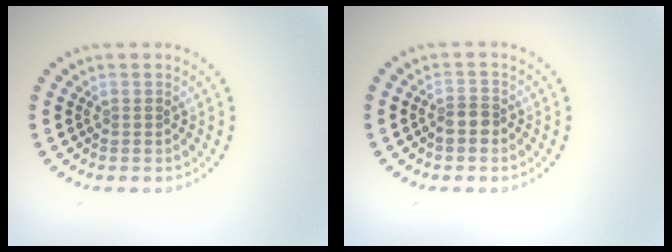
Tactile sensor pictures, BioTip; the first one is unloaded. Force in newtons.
{"total": 1.7, "press": 1.5, "slide": 0.8}